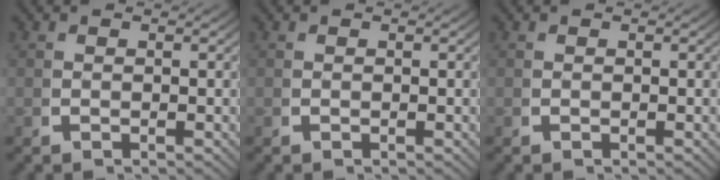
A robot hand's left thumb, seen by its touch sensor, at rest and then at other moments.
{"total": 0.0}
{"total": 0.0}